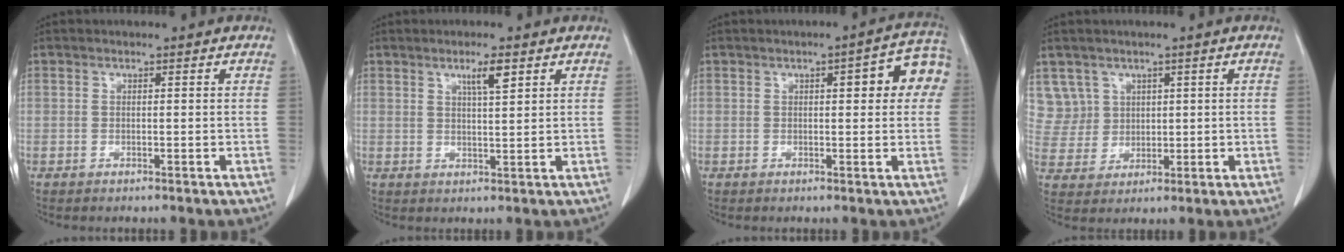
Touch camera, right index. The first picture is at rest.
{"total": 3.4, "force": [1.9, 0.2, 2.8], "torque": [-0.050, -0.002, 0.033]}
{"total": 7.8, "force": [2.0, 2.2, 7.2], "torque": [-0.083, 0.024, 0.017]}
{"total": 6.2, "force": [3.2, 5.4, -0.3], "torque": [0.010, 0.012, 0.074]}